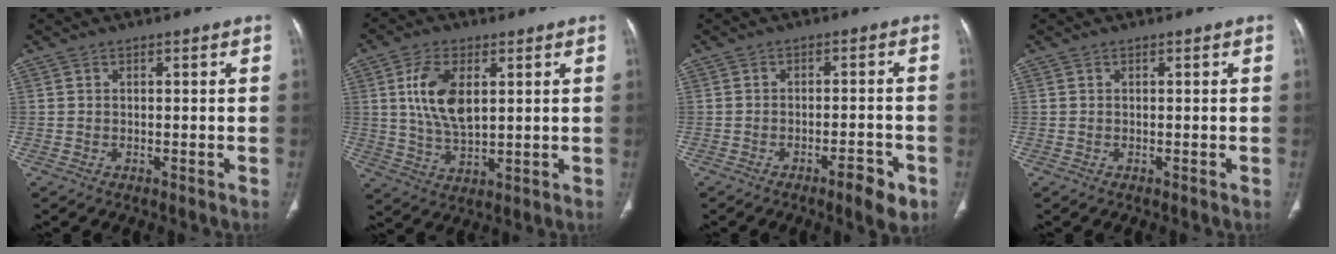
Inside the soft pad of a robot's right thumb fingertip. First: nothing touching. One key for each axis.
{"total": 10.2, "fx": 2.6, "fy": 5.4, "fz": 8.2, "tx": -0.154, "ty": -0.011, "tz": 0.053}
{"total": 5.7, "fx": -3.3, "fy": 1.5, "fz": 4.4, "tx": -0.055, "ty": 0.014, "tz": -0.044}
{"total": 0.0}